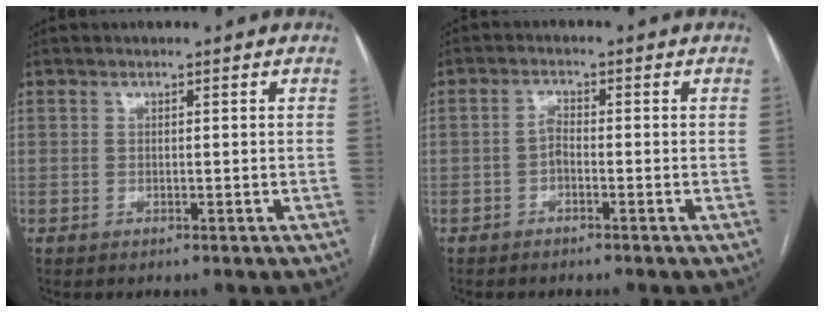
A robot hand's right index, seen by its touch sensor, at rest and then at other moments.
{"total": 1.6, "force": [-0.7, 0.6, 1.3], "torque": [-0.022, 0.005, -0.016]}